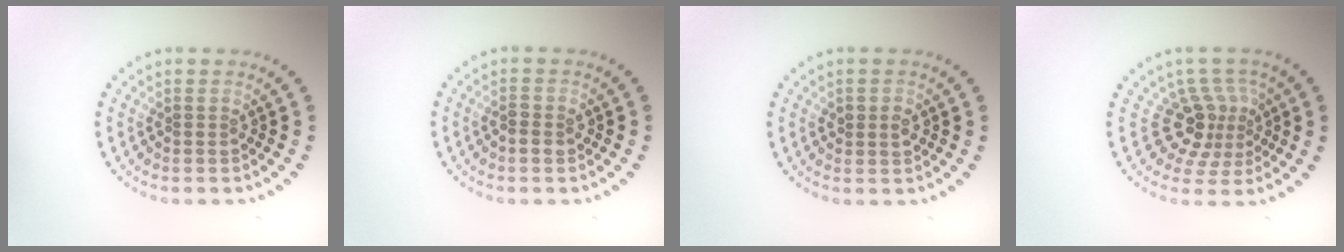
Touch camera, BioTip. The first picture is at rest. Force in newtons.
{"total": 1.4, "press": 1.4, "slide": 0.3}
{"total": 1.6, "press": 1.5, "slide": 0.3}
{"total": 3.8, "press": 2.6, "slide": 2.8}